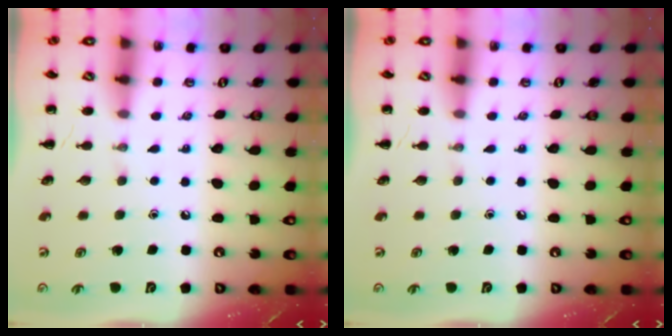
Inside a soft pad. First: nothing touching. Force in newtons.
{"total": 0.0}